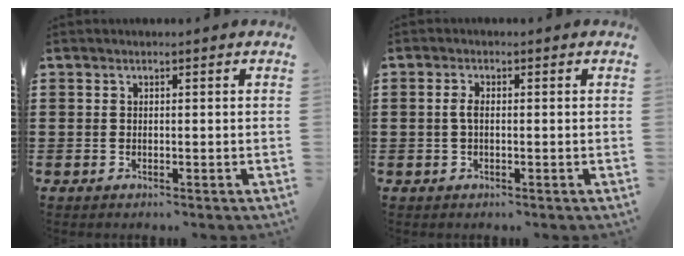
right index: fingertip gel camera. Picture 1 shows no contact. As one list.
[{"total": 1.9, "force": [-0.2, 0.7, 1.8], "torque": [-0.041, -0.002, -0.006]}]